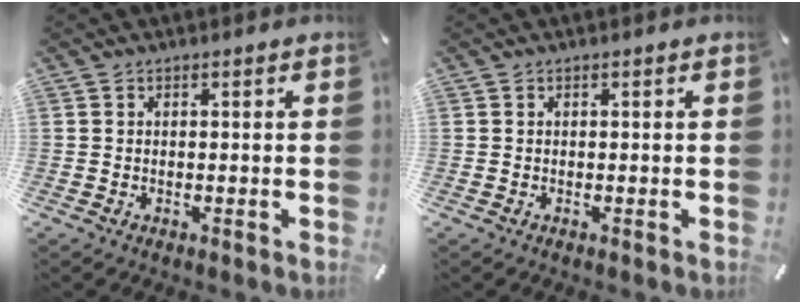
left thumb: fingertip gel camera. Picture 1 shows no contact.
{"total": 0.0}